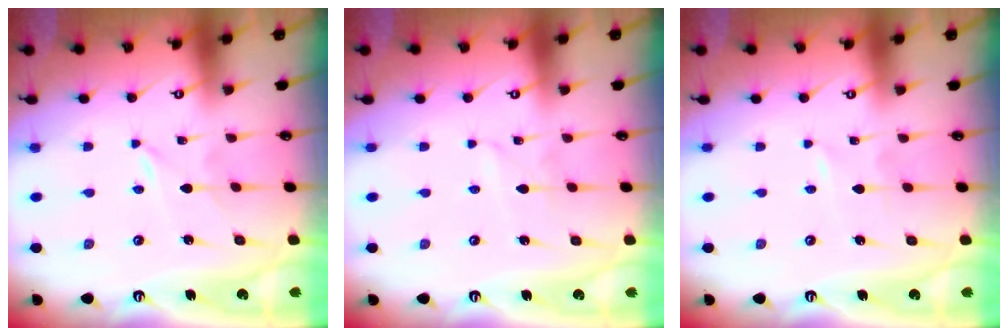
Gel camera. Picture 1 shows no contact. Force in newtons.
{"total": 1.8, "press": 1.8, "slide": 0.1}
{"total": 0.7, "press": 0.7, "slide": 0.1}